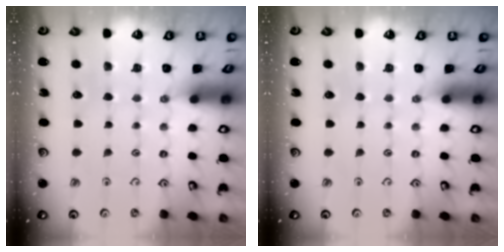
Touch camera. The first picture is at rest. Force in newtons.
{"total": 0.0}